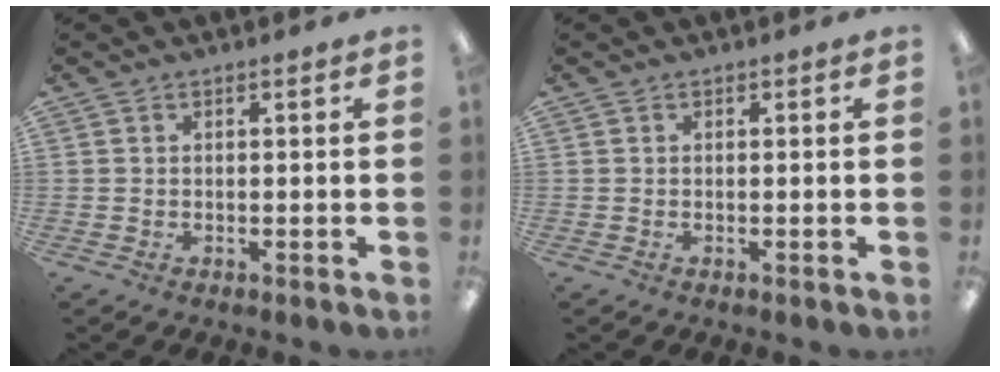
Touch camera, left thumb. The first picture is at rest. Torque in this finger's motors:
{"motor_torque": [0.00, 0.00, 0.00, 0.00, 0.00]}